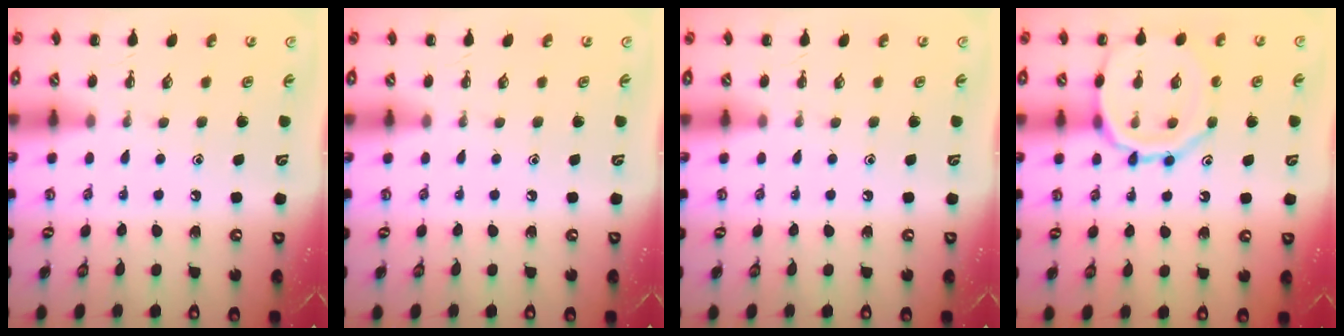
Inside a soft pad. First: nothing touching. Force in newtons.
{"total": 0.0}
{"total": 0.0}
{"total": 12.9, "press": 12.9, "slide": 1.2}